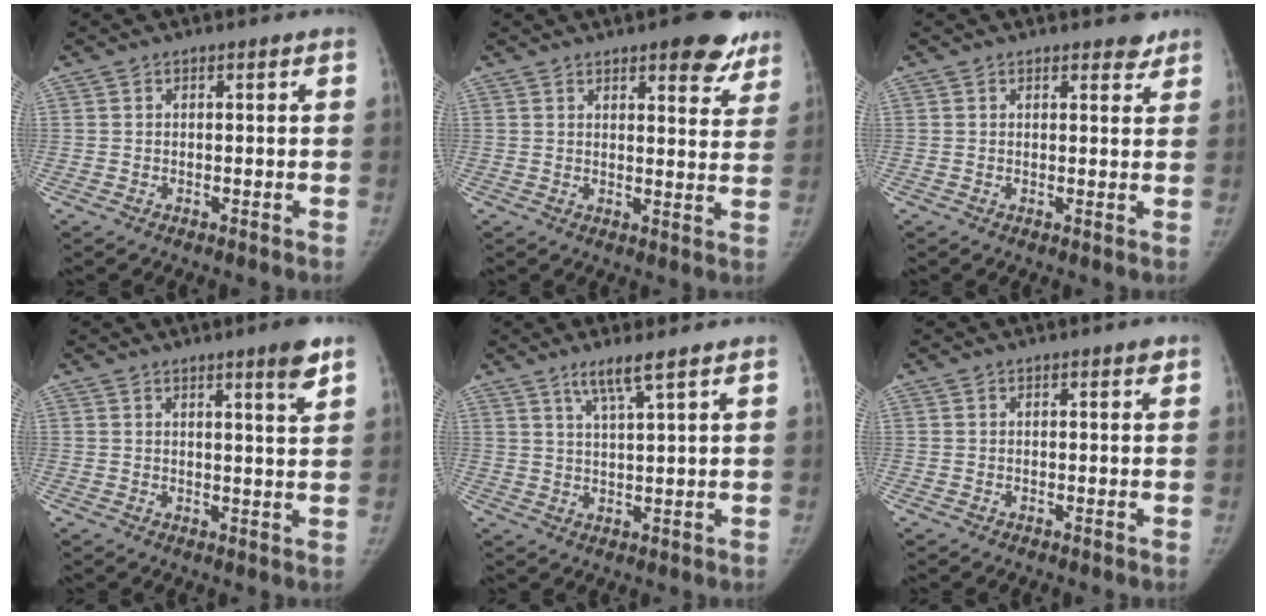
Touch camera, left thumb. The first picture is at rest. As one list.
[{"total": 10.4, "force": [7.0, 3.6, 6.8], "torque": [-0.044, -0.033, 0.082]}, {"total": 2.6, "force": [2.2, 1.1, 0.9], "torque": [0.006, -0.013, 0.024]}, {"total": 4.9, "force": [3.1, 0.1, 3.7], "torque": [-0.047, -0.023, 0.043]}, {"total": 4.9, "force": [3.4, -0.3, 3.5], "torque": [-0.071, -0.024, 0.067]}, {"total": 0.9, "force": [0.5, 0.2, 0.7], "torque": [-0.010, -0.001, 0.006]}]